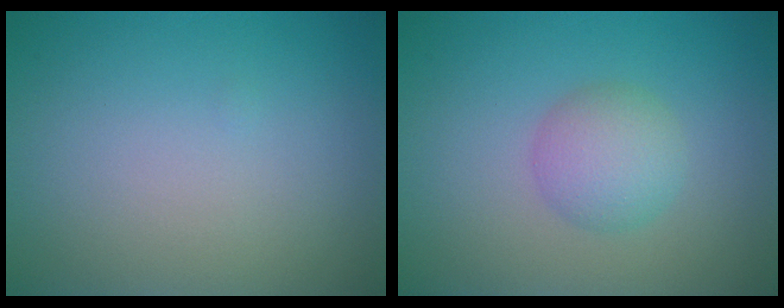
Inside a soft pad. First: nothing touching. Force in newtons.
{"total": 2.9, "press": 2.9, "slide": 0.1}